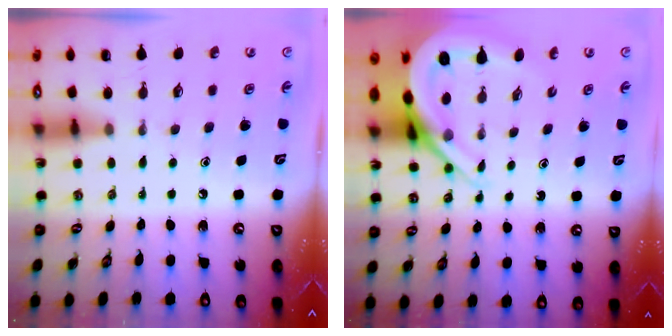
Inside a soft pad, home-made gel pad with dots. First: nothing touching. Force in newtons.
{"total": 10.4, "press": 10.3, "slide": 1.1}